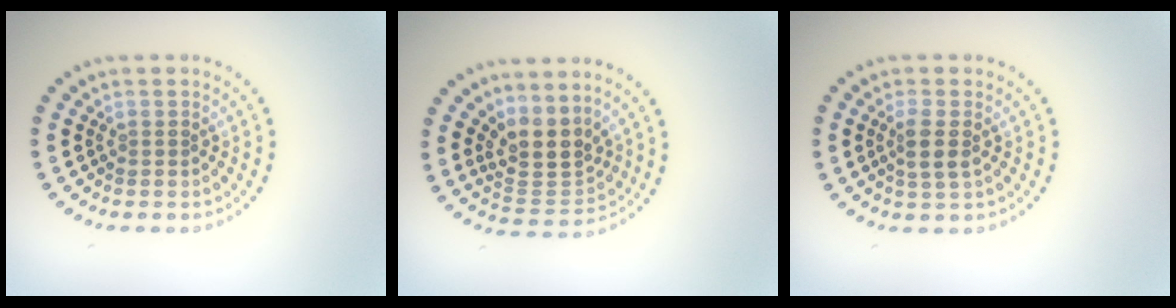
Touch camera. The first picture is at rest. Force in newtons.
{"total": 3.8, "press": 3.1, "slide": 2.2}
{"total": 2.1, "press": 1.9, "slide": 0.8}